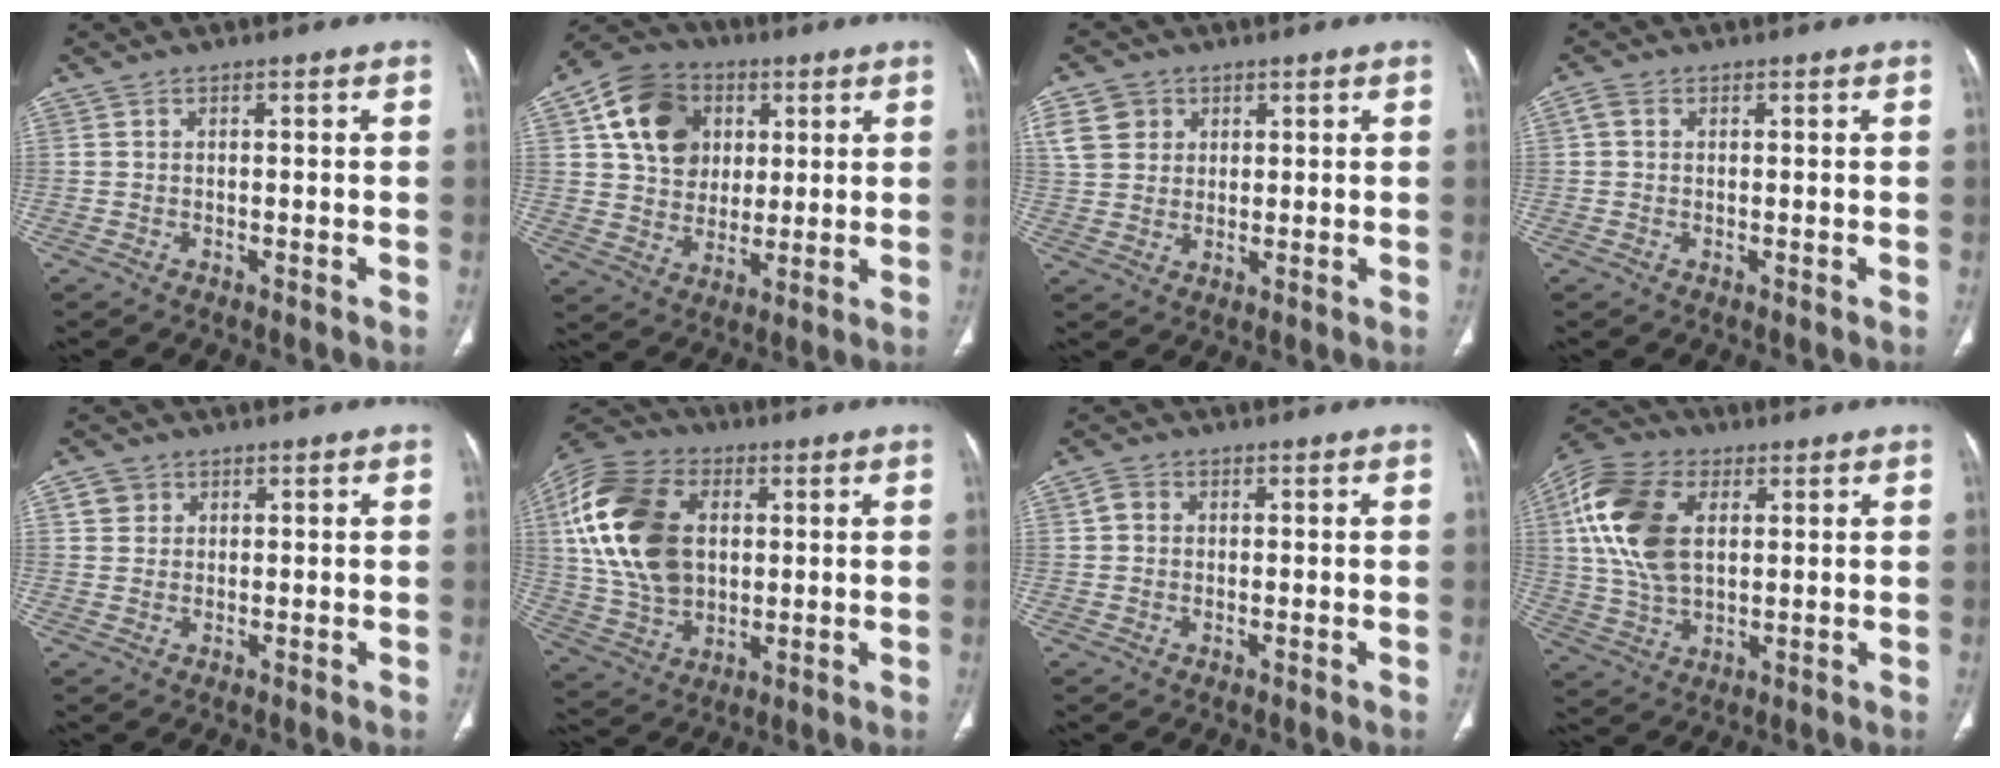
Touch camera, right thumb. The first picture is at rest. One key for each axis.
{"total": 15.2, "fx": 4.8, "fy": 12.0, "fz": 7.9, "tx": -0.113, "ty": -0.001, "tz": 0.080}
{"total": 7.3, "fx": 2.9, "fy": 6.1, "fz": 2.8, "tx": -0.033, "ty": -0.002, "tz": 0.060}
{"total": 1.8, "fx": 0.4, "fy": 1.4, "fz": 1.0, "tx": -0.021, "ty": 0.006, "tz": 0.007}
{"total": 3.0, "fx": 1.2, "fy": 2.6, "fz": 0.6, "tx": 0.004, "ty": -0.005, "tz": 0.018}
{"total": 21.3, "fx": 3.7, "fy": 14.6, "fz": 15.1, "tx": -0.296, "ty": 0.003, "tz": 0.072}
{"total": 2.5, "fx": 0.5, "fy": 2.2, "fz": 1.1, "tx": -0.010, "ty": 0.004, "tz": 0.008}
{"total": 16.6, "fx": 4.1, "fy": 10.2, "fz": 12.4, "tx": -0.249, "ty": 0.004, "tz": 0.074}